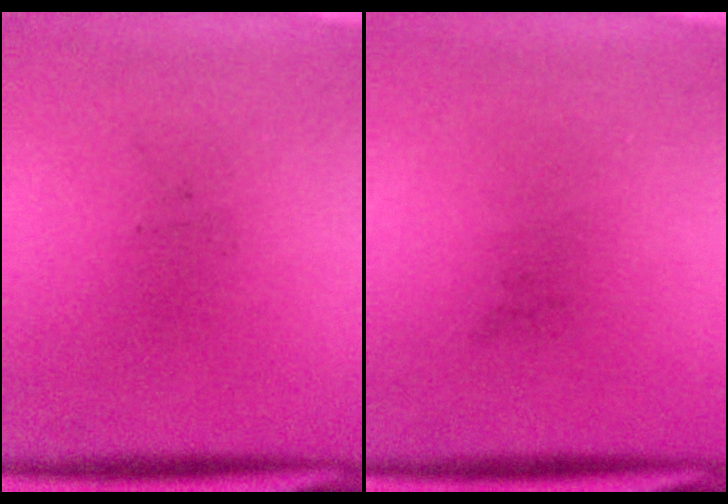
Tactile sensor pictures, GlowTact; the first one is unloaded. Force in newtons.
{"total": 0.0}